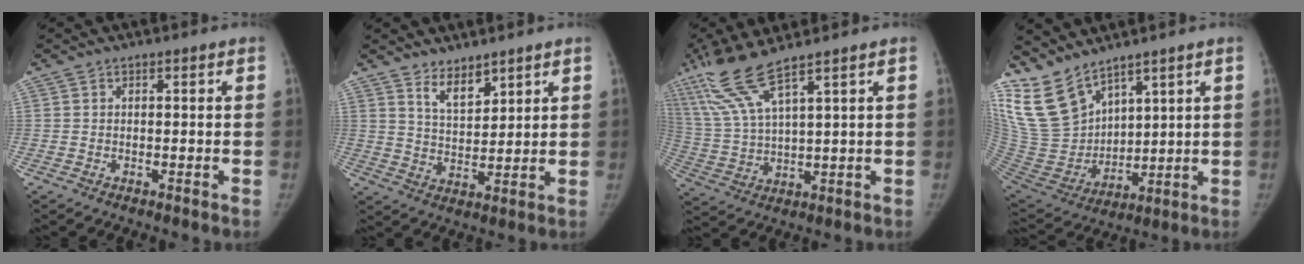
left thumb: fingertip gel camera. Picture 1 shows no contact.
{"total": 5.5, "force": [4.2, 2.3, 2.7], "torque": [-0.029, -0.040, 0.082]}
{"total": 12.1, "force": [8.1, 1.4, 8.8], "torque": [-0.211, -0.031, 0.175]}
{"total": 14.9, "force": [11.6, 6.7, 6.4], "torque": [-0.105, -0.063, 0.257]}